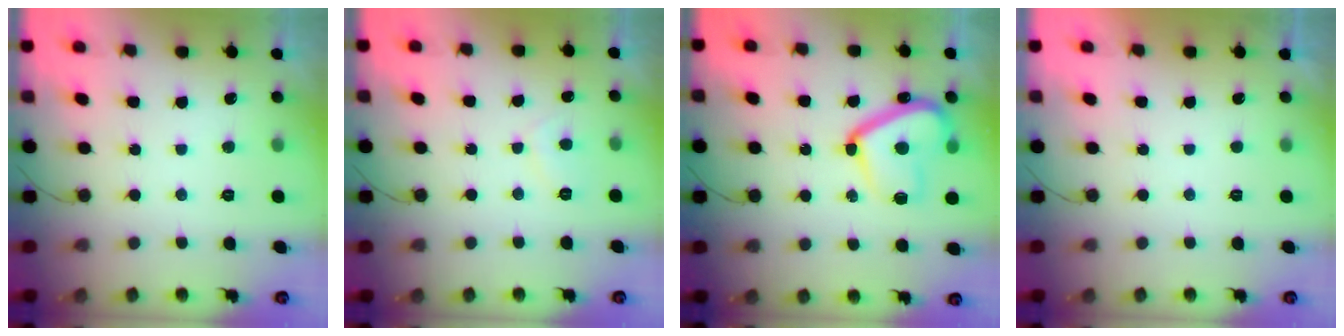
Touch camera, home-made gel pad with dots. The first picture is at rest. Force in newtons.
{"total": 2.4, "press": 2.3, "slide": 0.7}
{"total": 15.5, "press": 15.4, "slide": 1.3}
{"total": 2.1, "press": 2.1, "slide": 0.4}